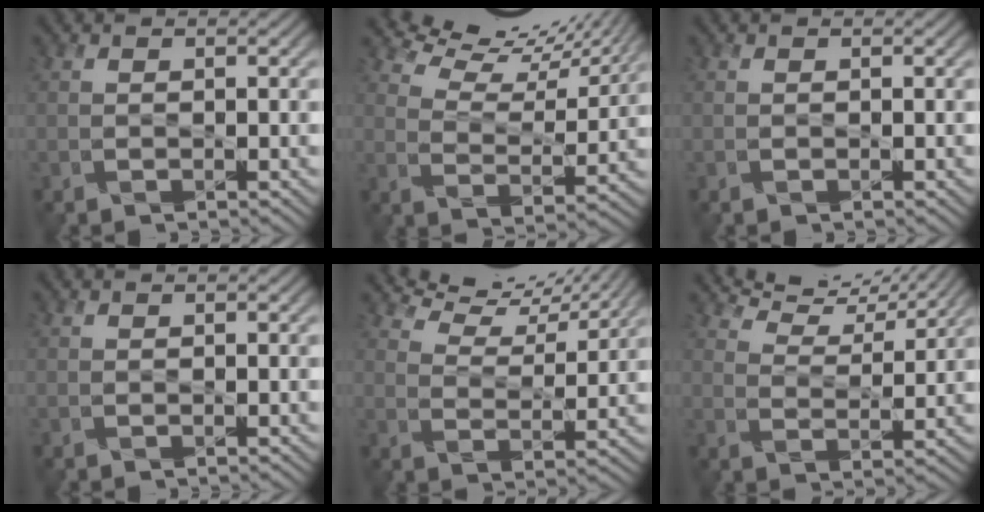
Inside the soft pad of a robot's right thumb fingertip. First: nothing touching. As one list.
[{"total": 11.4, "force": [10.1, 2.8, 4.4], "torque": [-0.091, -0.005, 0.149]}, {"total": 0.0}, {"total": 0.0}, {"total": 8.2, "force": [7.6, 1.7, 2.6], "torque": [-0.060, 0.002, 0.123]}, {"total": 7.5, "force": [7.1, 1.3, 2.1], "torque": [-0.055, 0.001, 0.118]}]